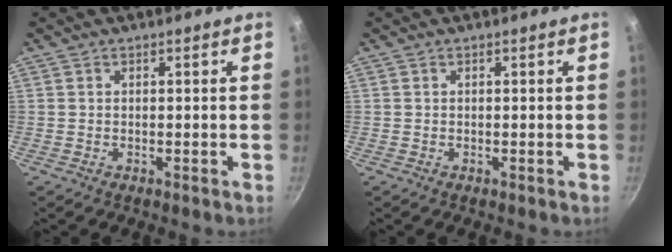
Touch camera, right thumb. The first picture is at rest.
{"total": 0.0}